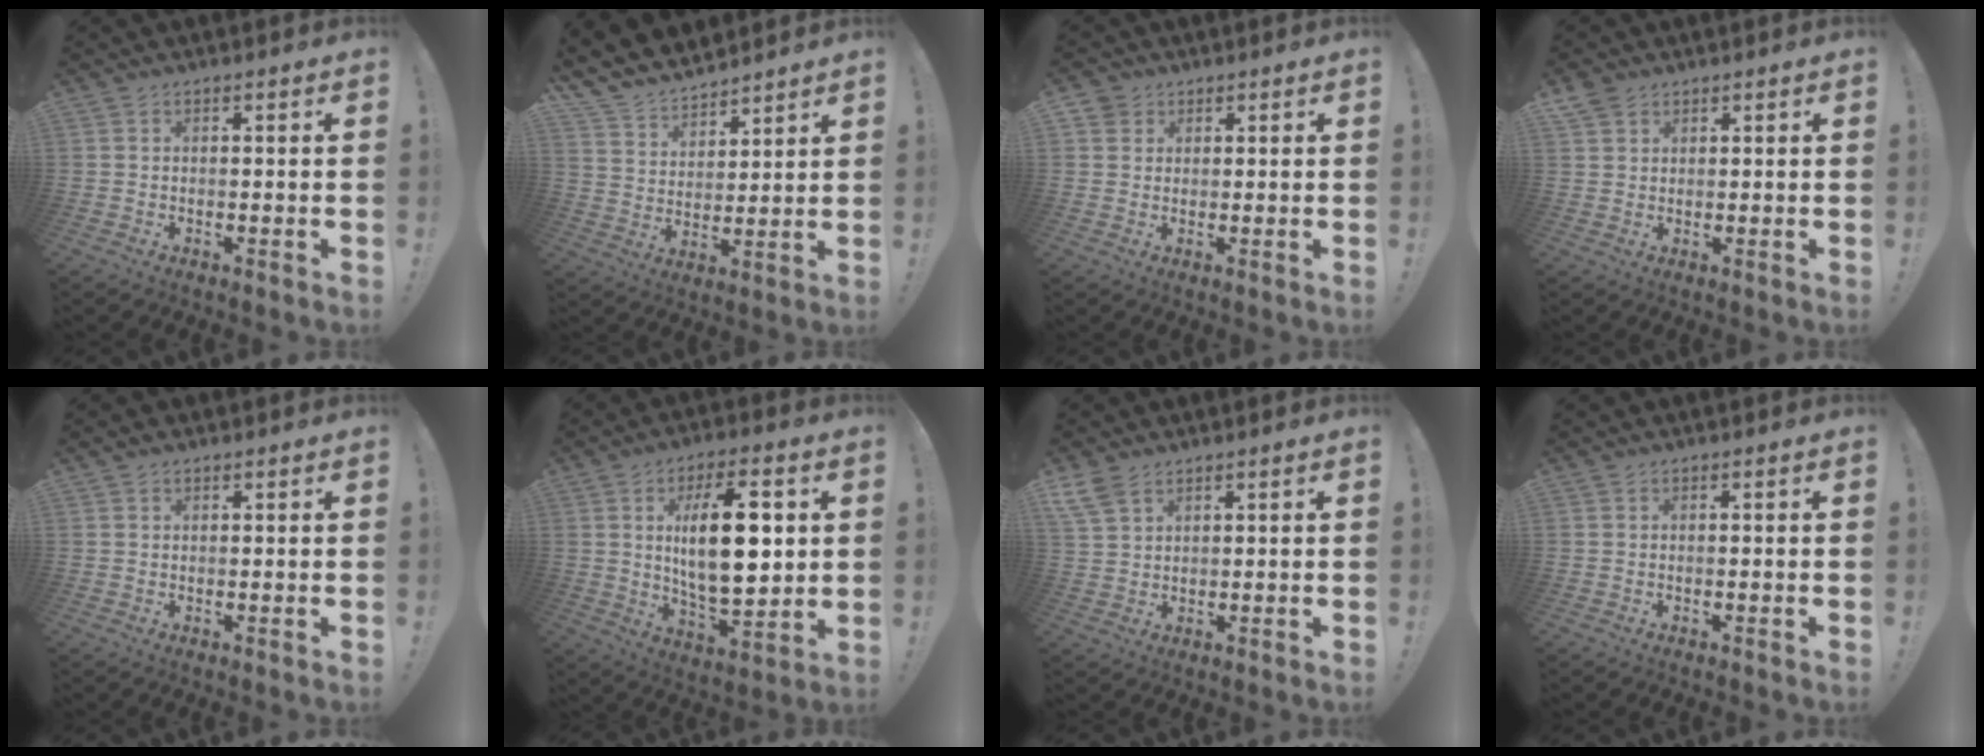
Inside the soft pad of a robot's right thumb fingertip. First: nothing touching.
{"total": 8.9, "force": [8.0, 3.6, 1.3], "torque": [-0.041, -0.075, 0.154]}
{"total": 3.3, "force": [1.8, 2.7, 0.4], "torque": [-0.001, -0.006, 0.032]}
{"total": 3.6, "force": [2.6, 2.2, 1.0], "torque": [-0.011, -0.015, 0.048]}
{"total": 1.0, "force": [0.8, 0.5, 0.3], "torque": [0.010, -0.007, 0.013]}
{"total": 18.7, "force": [3.6, 8.1, 16.5], "torque": [-0.270, -0.006, 0.046]}
{"total": 5.5, "force": [3.8, 2.8, 2.8], "torque": [-0.054, -0.015, 0.076]}
{"total": 0.0}